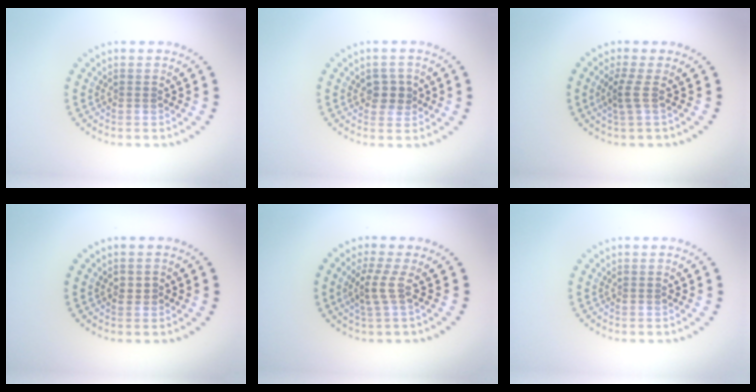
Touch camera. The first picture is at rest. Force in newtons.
{"total": 1.8, "press": 1.7, "slide": 0.6}
{"total": 1.7, "press": 1.2, "slide": 1.3}
{"total": 1.0, "press": 0.9, "slide": 0.2}
{"total": 2.1, "press": 1.4, "slide": 1.6}
{"total": 0.0}